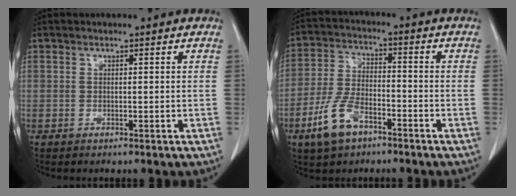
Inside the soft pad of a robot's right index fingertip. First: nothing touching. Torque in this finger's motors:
{"motor_torque": [-0.29, -0.08, -0.24, -0.14]}